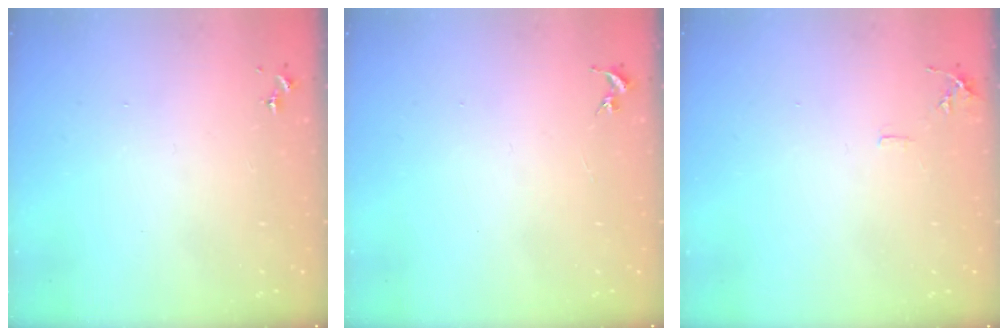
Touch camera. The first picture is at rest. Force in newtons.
{"total": 0.0}
{"total": 5.7, "press": 5.7, "slide": 0.6}